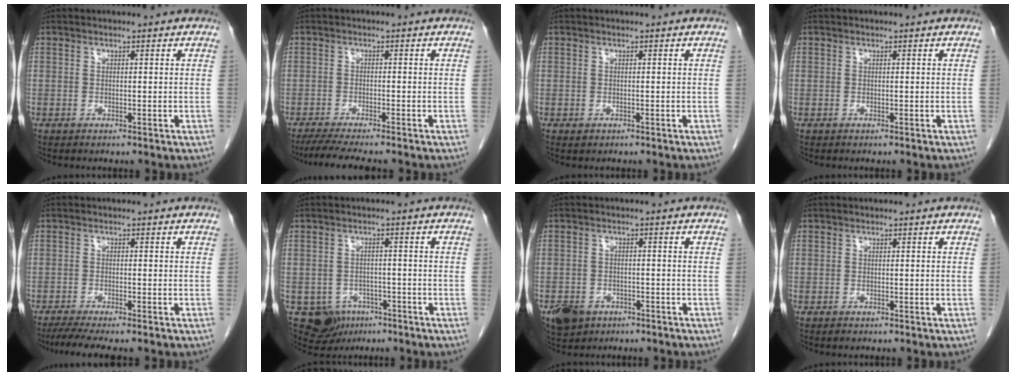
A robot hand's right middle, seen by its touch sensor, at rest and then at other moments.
{"total": 7.3, "force": [-6.2, 0.3, 3.8], "torque": [-0.057, -0.017, -0.100]}
{"total": 0.5, "force": [-0.3, 0.4, 0.2], "torque": [-0.005, 0.001, -0.002]}
{"total": 0.0}
{"total": 6.1, "force": [-5.0, 0.2, 3.4], "torque": [-0.051, -0.013, -0.081]}
{"total": 7.6, "force": [-4.2, 6.0, 2.0], "torque": [-0.037, 0.004, -0.055]}
{"total": 6.2, "force": [-3.9, 4.5, 1.9], "torque": [-0.037, 0.004, -0.054]}
{"total": 0.7, "force": [-0.5, 0.4, 0.2], "torque": [-0.007, 0.000, -0.006]}